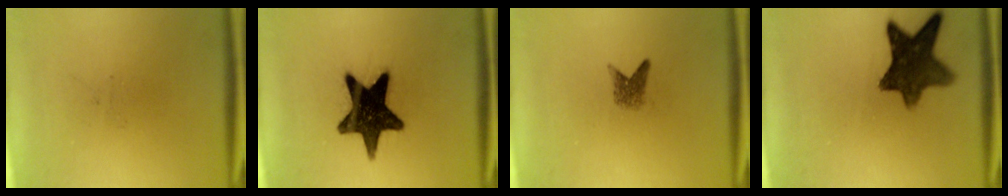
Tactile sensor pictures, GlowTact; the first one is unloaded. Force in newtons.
{"total": 16.6}
{"total": 1.9}
{"total": 11.0}